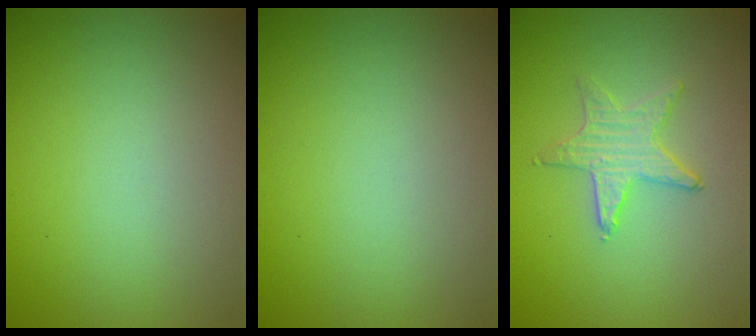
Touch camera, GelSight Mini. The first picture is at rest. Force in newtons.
{"total": 0.0}
{"total": 1.6, "press": 1.6, "slide": 0.2}